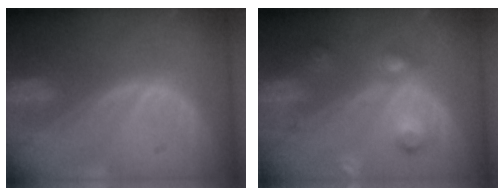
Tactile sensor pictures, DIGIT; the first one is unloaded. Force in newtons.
{"total": 5.3, "press": 5.3, "slide": 0.3}